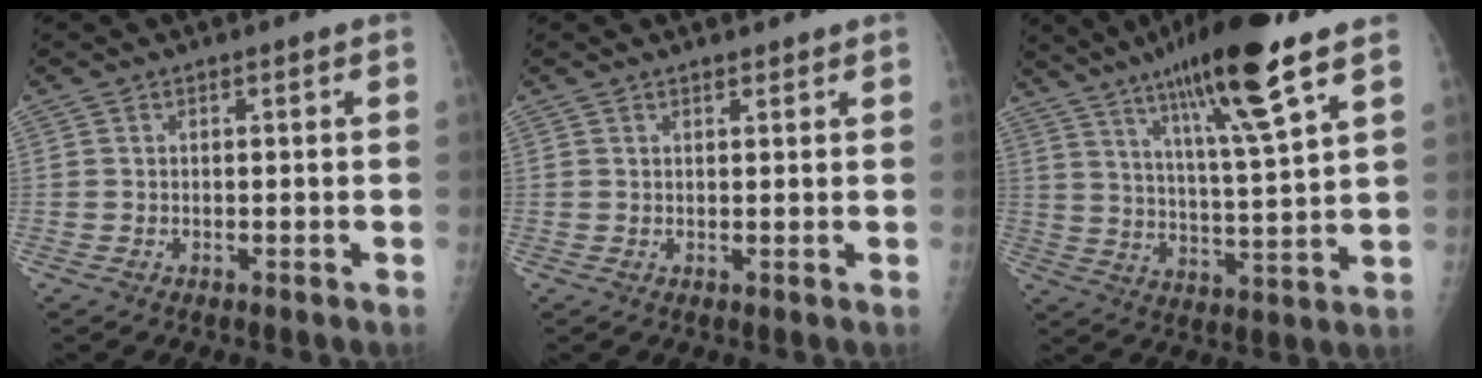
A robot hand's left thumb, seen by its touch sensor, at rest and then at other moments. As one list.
[{"total": 1.2, "force": [1.0, 0.4, 0.4], "torque": [-0.004, -0.007, 0.014]}, {"total": 17.9, "force": [10.9, 1.9, 14.1], "torque": [-0.228, -0.048, 0.180]}]